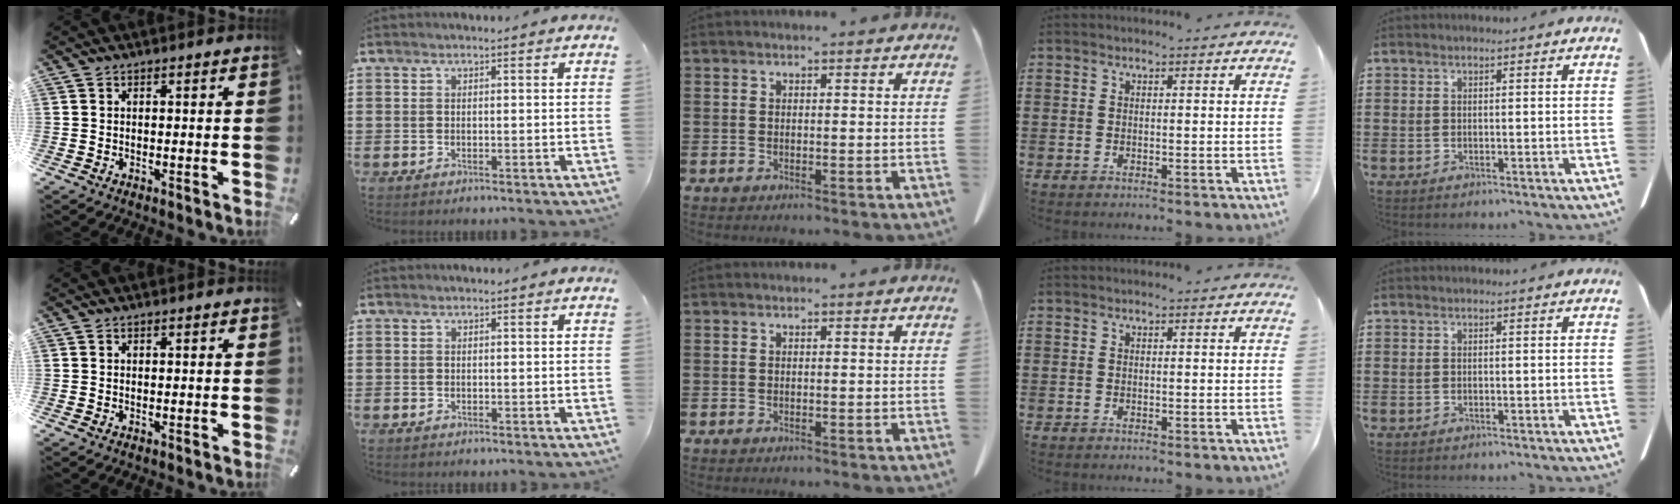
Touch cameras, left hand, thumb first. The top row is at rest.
{}